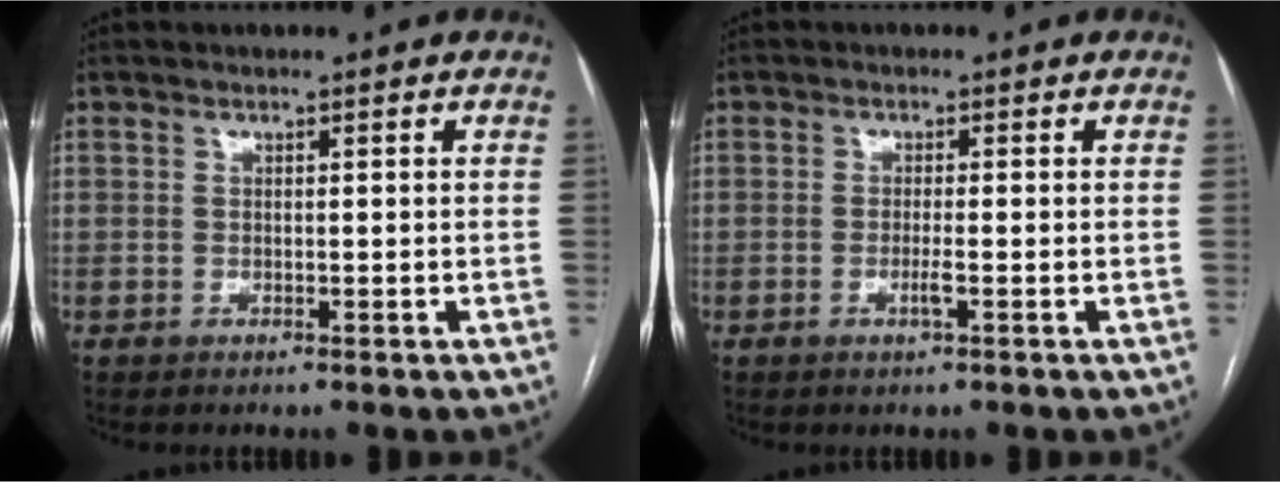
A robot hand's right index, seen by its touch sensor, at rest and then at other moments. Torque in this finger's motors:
{"motor_torque": [-0.04, 0.09, -0.04, 0.00]}